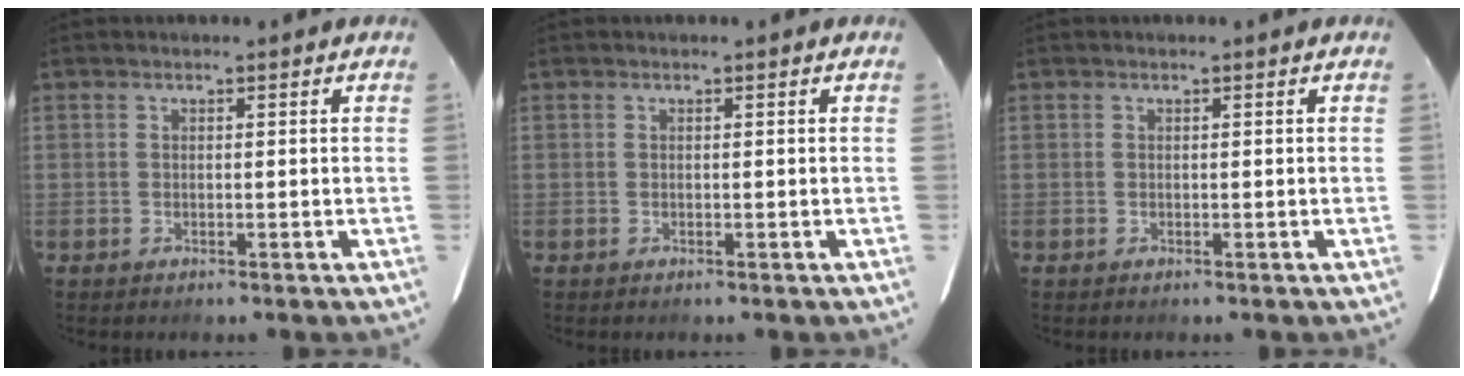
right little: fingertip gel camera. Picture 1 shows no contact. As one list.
[{"total": 0.0}, {"total": 0.0}]